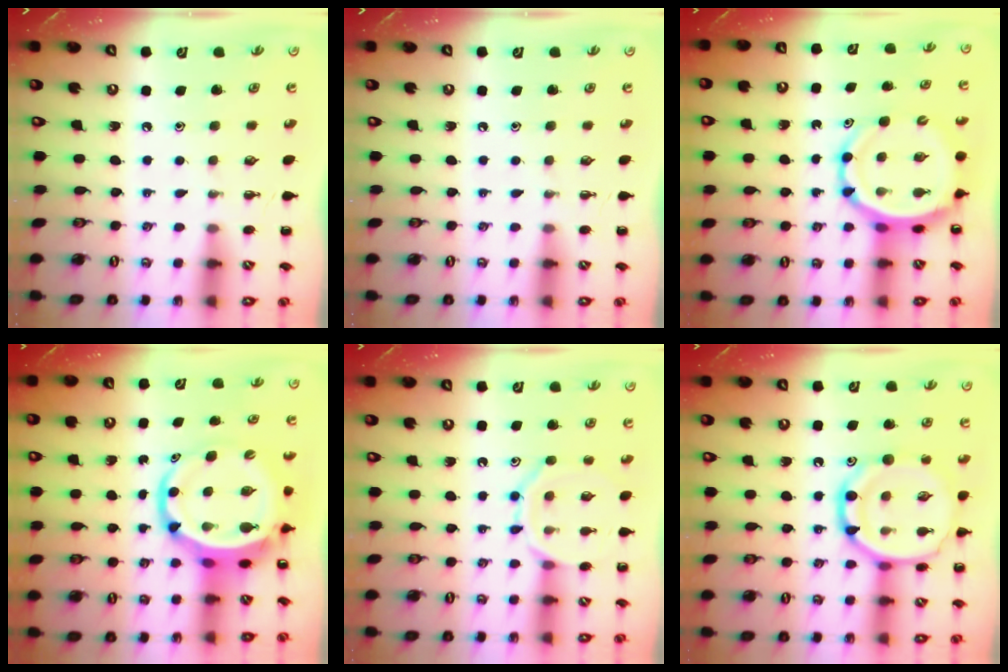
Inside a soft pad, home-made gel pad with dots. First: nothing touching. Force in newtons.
{"total": 0.0}
{"total": 8.9, "press": 8.4, "slide": 2.9}
{"total": 9.2, "press": 8.7, "slide": 2.9}
{"total": 11.2, "press": 11.1, "slide": 0.7}
{"total": 17.0, "press": 16.9, "slide": 1.7}